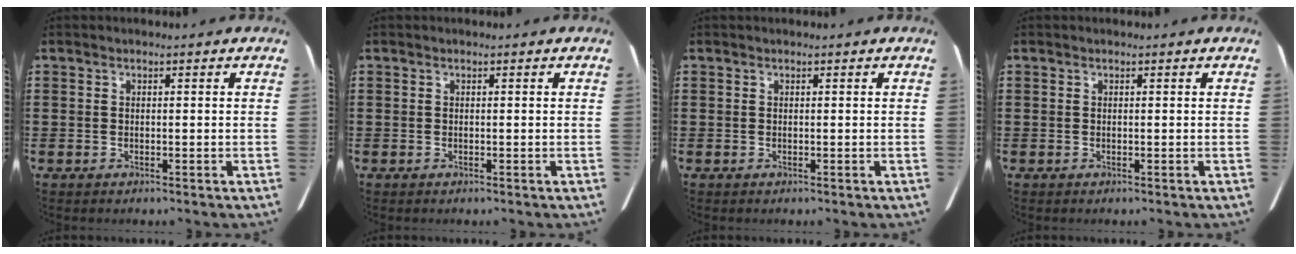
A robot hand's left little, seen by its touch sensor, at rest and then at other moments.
{"total": 0.0}
{"total": 0.0}
{"total": 0.0}